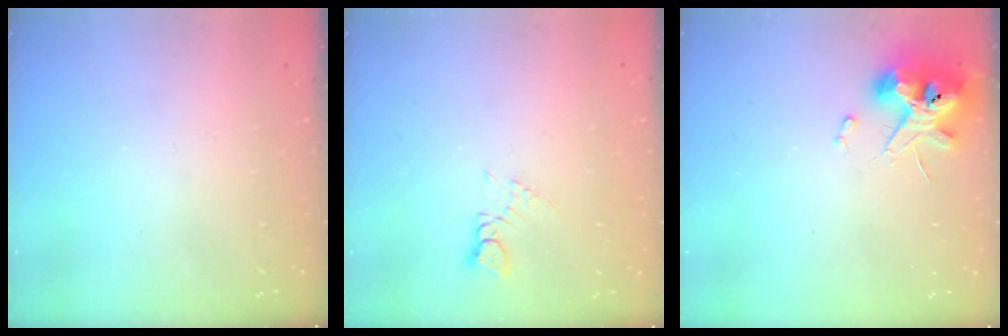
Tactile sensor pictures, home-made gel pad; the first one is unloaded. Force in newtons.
{"total": 1.3, "press": 1.3, "slide": 0.2}
{"total": 12.2, "press": 12.1, "slide": 1.8}